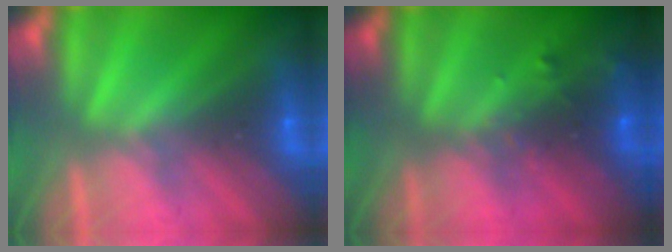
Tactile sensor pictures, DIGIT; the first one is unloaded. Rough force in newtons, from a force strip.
{"total": 6.9}